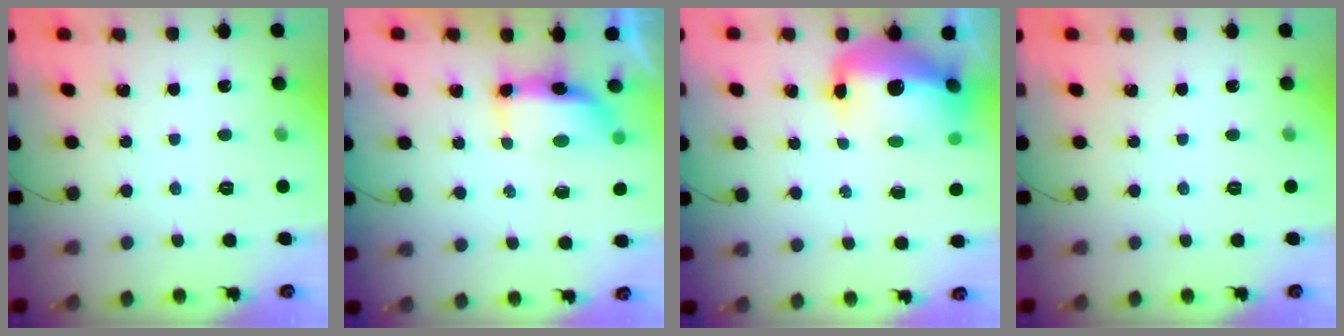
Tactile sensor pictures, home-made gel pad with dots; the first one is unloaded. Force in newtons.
{"total": 9.2, "press": 7.8, "slide": 5.0}
{"total": 15.2, "press": 14.8, "slide": 3.5}
{"total": 0.0}